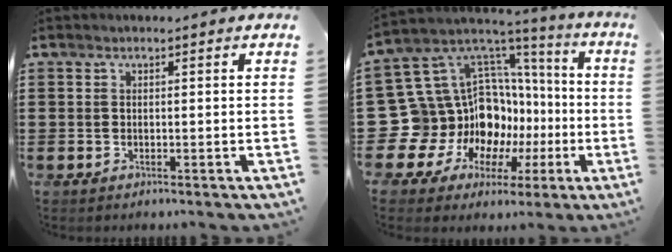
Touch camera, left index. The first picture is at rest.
{"total": 15.9, "force": [-3.0, 14.3, 6.3], "torque": [-0.171, -0.049, -0.004]}